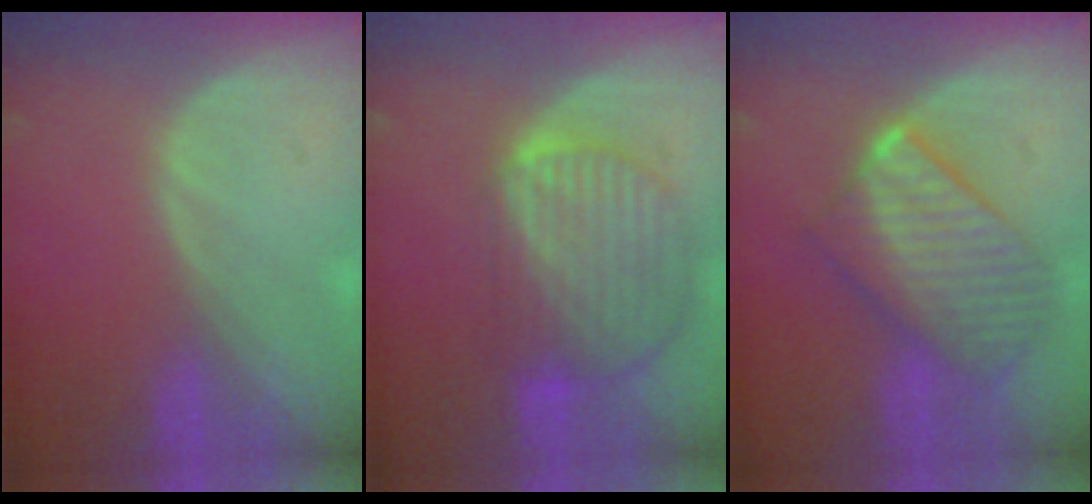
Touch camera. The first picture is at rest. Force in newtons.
{"total": 10.4, "press": 8.8, "slide": 5.5}
{"total": 10.2, "press": 10.1, "slide": 0.8}